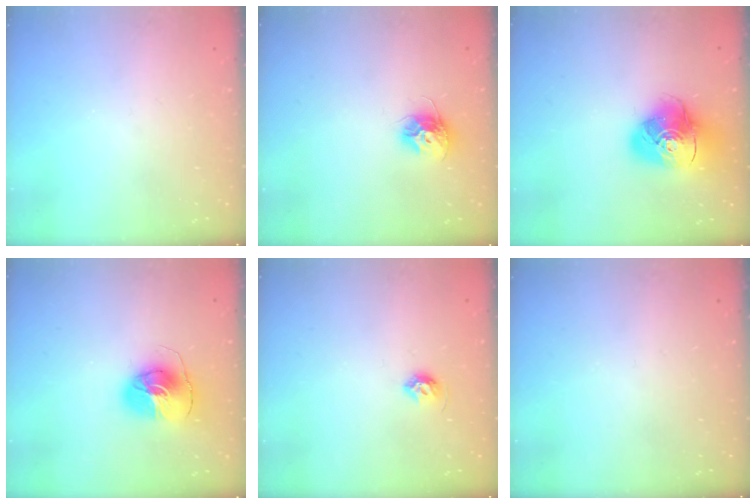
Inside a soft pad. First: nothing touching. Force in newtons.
{"total": 9.8, "press": 9.8, "slide": 0.3}
{"total": 16.0, "press": 15.9, "slide": 1.8}
{"total": 9.1, "press": 9.1, "slide": 0.8}
{"total": 5.6, "press": 5.5, "slide": 1.0}
{"total": 0.0}